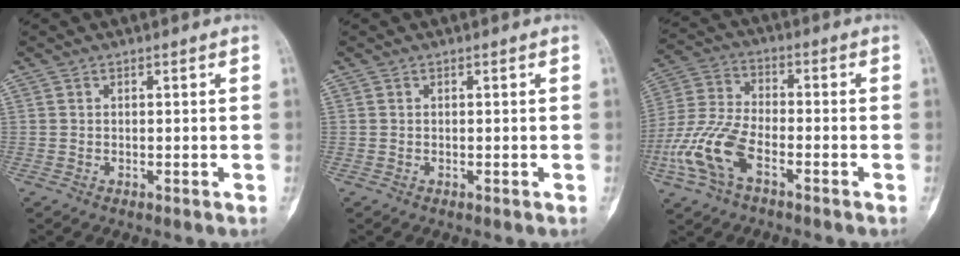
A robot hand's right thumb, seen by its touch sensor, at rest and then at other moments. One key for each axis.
{"total": 0.0}
{"total": 11.9, "fx": -5.1, "fy": 6.0, "fz": 8.9, "tx": -0.204, "ty": 0.026, "tz": -0.101}